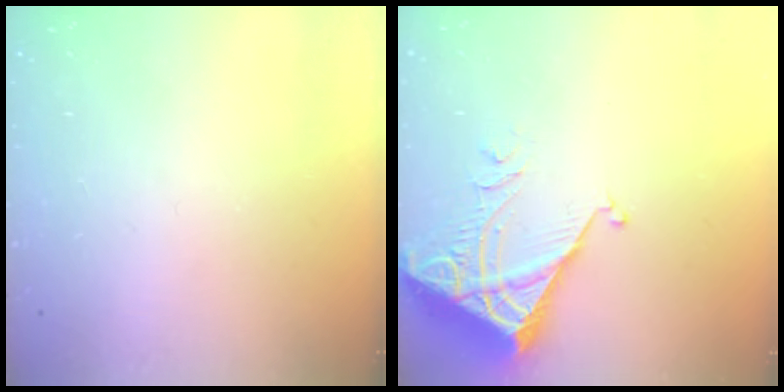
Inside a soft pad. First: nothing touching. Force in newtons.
{"total": 5.4, "press": 5.4, "slide": 0.7}